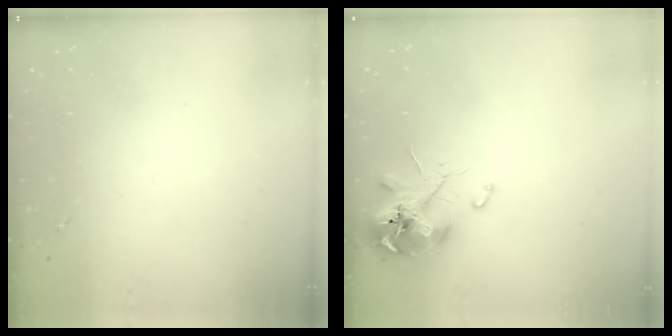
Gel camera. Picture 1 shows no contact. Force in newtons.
{"total": 10.5, "press": 10.4, "slide": 1.6}